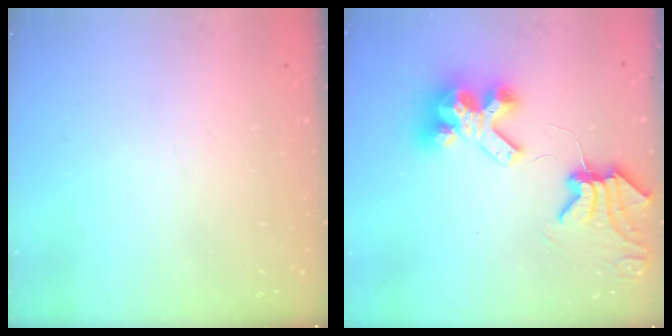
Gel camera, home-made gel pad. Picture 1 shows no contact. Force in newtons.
{"total": 8.9, "press": 8.8, "slide": 1.1}